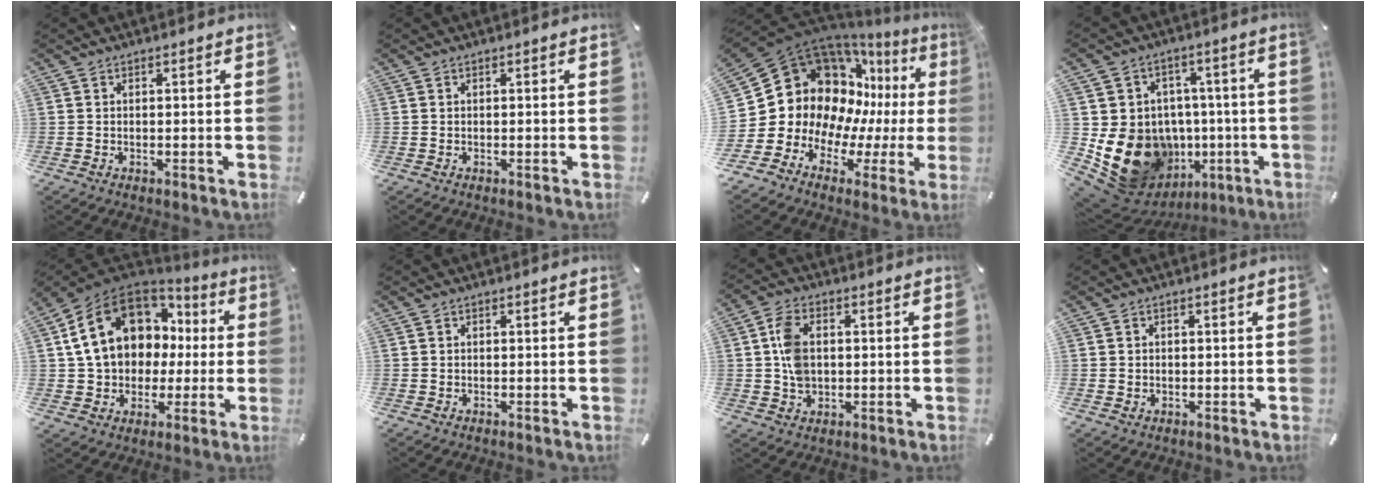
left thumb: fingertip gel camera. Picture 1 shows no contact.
{"total": 0.0}
{"total": 19.3, "force": [5.8, 15.6, 9.8], "torque": [-0.191, -0.075, 0.135]}
{"total": 17.8, "force": [-4.0, 15.0, 8.8], "torque": [-0.150, 0.011, -0.041]}
{"total": 17.2, "force": [4.6, 13.8, 9.3], "torque": [-0.186, -0.006, 0.092]}
{"total": 0.0}
{"total": 7.0, "force": [0.7, 5.0, 4.9], "torque": [-0.102, 0.005, 0.011]}
{"total": 1.1, "force": [0.1, 1.0, 0.3], "torque": [-0.007, 0.007, -0.001]}